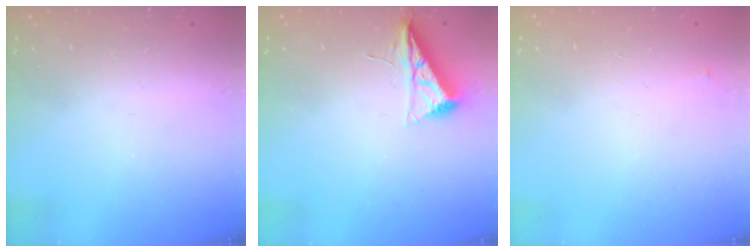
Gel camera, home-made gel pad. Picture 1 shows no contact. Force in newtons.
{"total": 7.0, "press": 6.9, "slide": 0.8}
{"total": 2.5, "press": 2.5, "slide": 0.4}